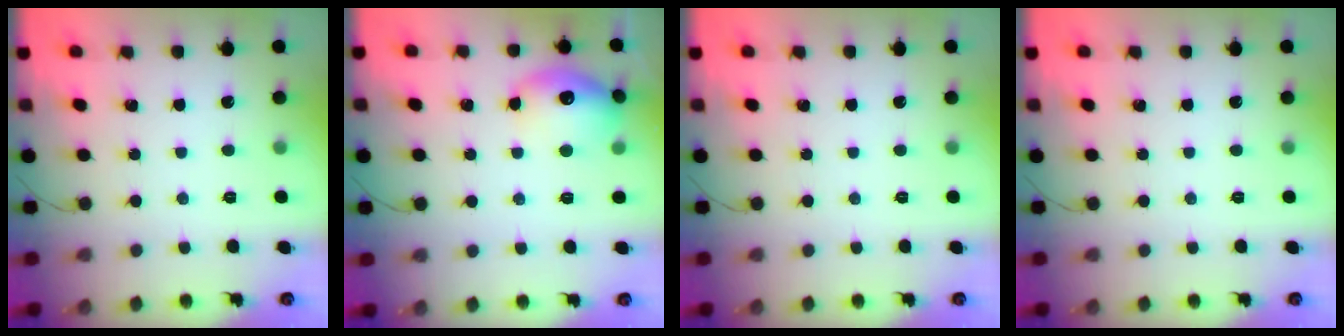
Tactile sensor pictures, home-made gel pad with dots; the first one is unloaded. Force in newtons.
{"total": 15.0, "press": 14.9, "slide": 1.4}
{"total": 0.0}
{"total": 0.0}